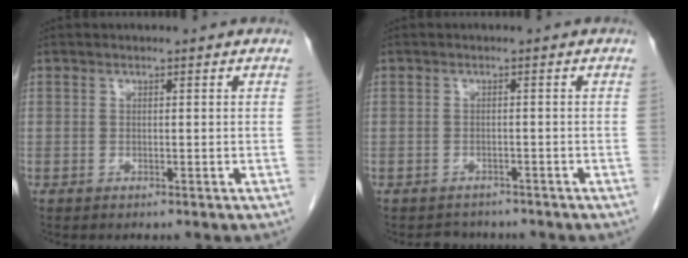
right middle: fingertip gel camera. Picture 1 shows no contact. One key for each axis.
{"total": 3.0, "fx": -2.7, "fy": 1.3, "fz": -0.1, "tx": -0.001, "ty": 0.000, "tz": -0.040}